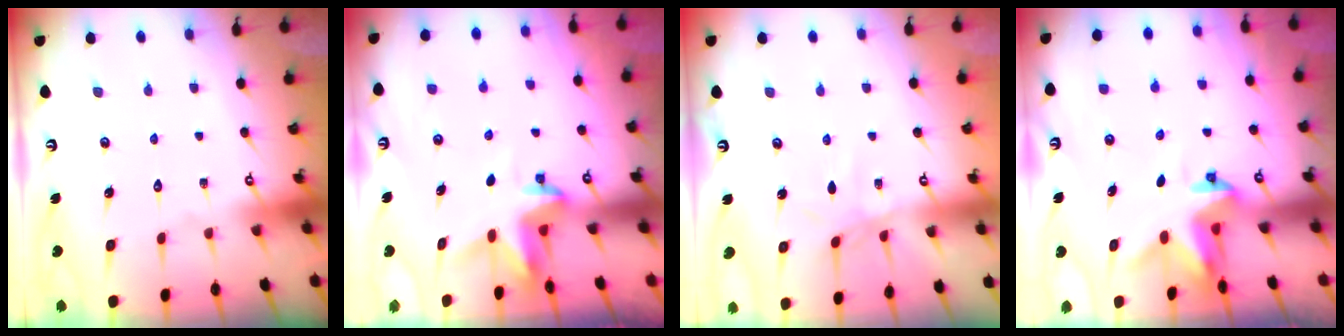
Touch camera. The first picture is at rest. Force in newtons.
{"total": 3.9, "press": 3.9, "slide": 0.4}
{"total": 3.0, "press": 3.0, "slide": 0.1}
{"total": 3.7, "press": 3.7, "slide": 0.2}